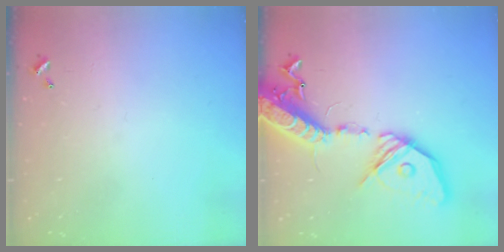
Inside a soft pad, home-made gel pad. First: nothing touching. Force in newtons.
{"total": 25.2, "press": 24.7, "slide": 4.9}